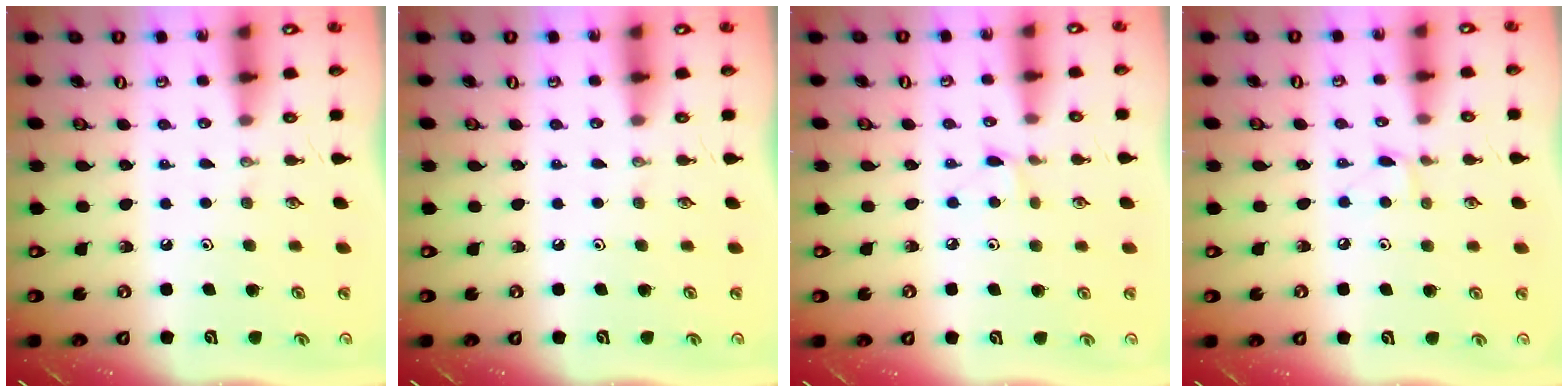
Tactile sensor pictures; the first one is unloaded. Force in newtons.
{"total": 0.0}
{"total": 4.0, "press": 4.0, "slide": 0.5}
{"total": 5.4, "press": 5.3, "slide": 0.7}